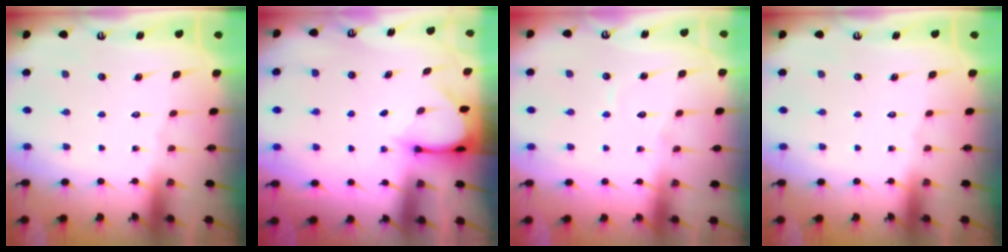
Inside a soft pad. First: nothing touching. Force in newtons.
{"total": 3.2, "press": 3.2, "slide": 0.3}
{"total": 4.3, "press": 4.3, "slide": 0.4}
{"total": 0.0}